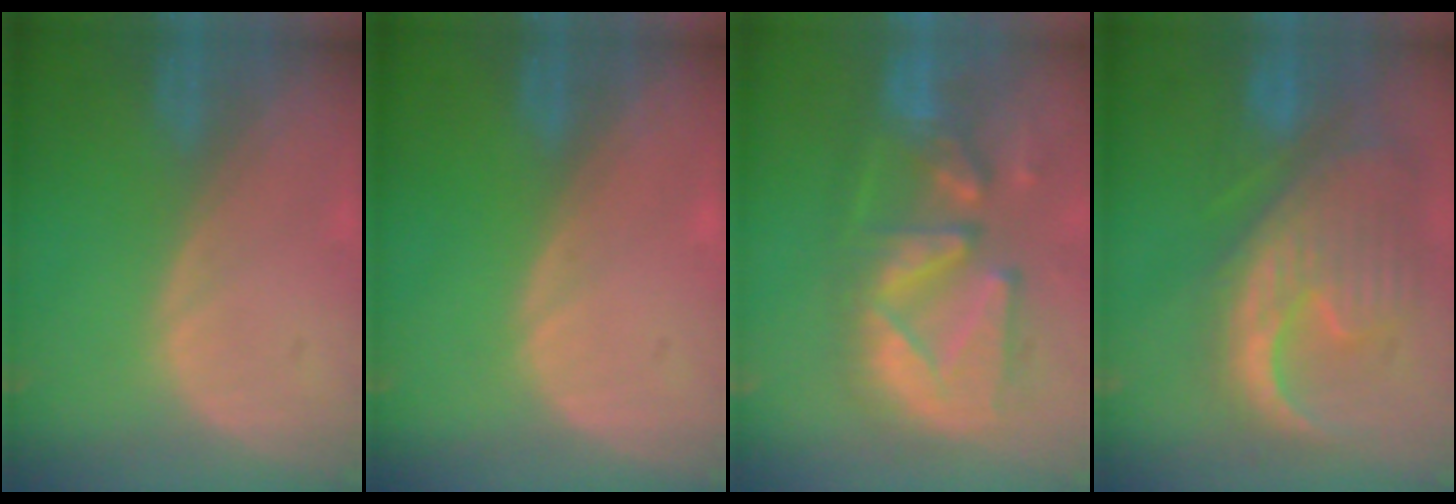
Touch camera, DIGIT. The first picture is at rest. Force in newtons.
{"total": 0.0}
{"total": 12.5, "press": 11.0, "slide": 5.9}
{"total": 13.2, "press": 11.4, "slide": 6.7}